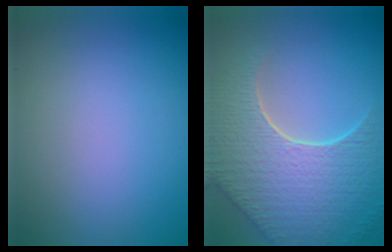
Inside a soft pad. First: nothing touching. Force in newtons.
{"total": 8.8, "press": 6.2, "slide": 6.2}